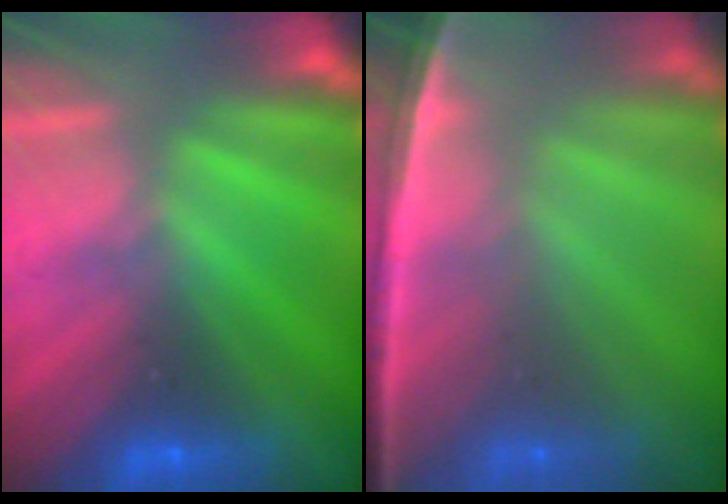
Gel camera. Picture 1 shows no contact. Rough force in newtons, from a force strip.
{"total": 5.8}